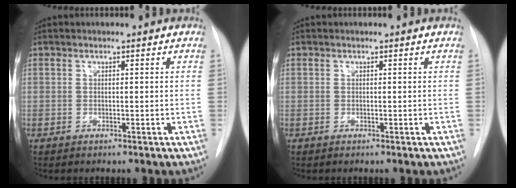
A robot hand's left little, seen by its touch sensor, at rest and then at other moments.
{"total": 0.0}